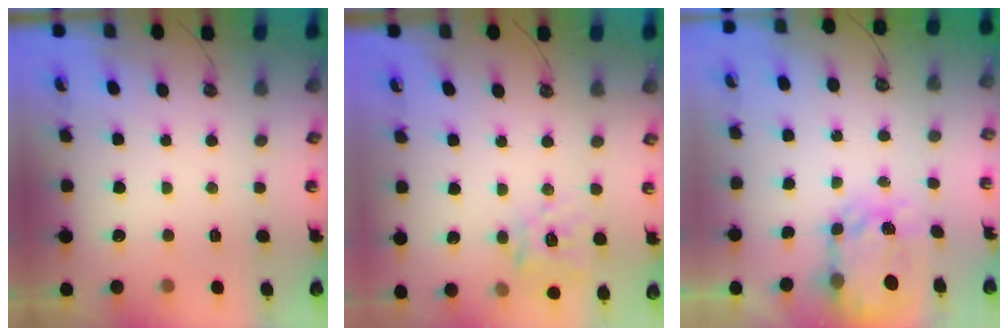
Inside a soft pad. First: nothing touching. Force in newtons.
{"total": 14.1, "press": 14.0, "slide": 1.8}
{"total": 5.4, "press": 5.4, "slide": 0.6}